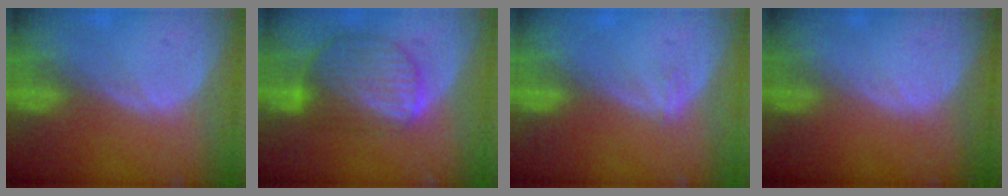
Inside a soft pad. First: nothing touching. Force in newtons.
{"total": 9.4, "press": 8.0, "slide": 5.0}
{"total": 0.9, "press": 0.6, "slide": 0.6}
{"total": 0.0}